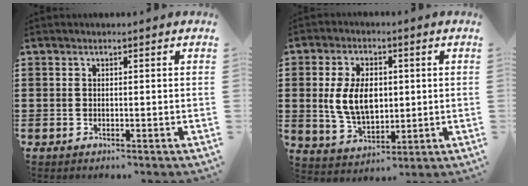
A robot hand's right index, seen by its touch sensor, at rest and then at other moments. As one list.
[{"total": 8.5, "force": [0.7, 5.3, 6.5], "torque": [-0.143, 0.008, 0.007]}]